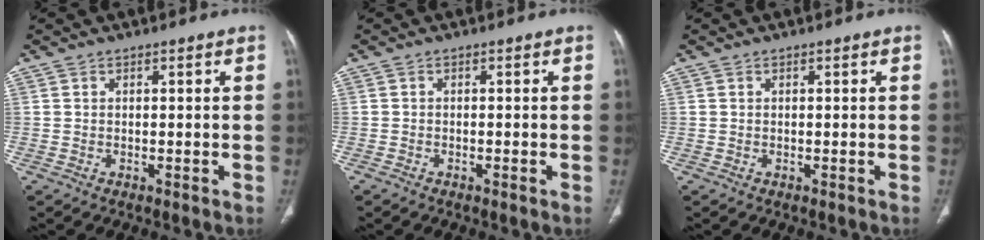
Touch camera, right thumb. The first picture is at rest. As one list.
[{"total": 0.8, "force": [-0.5, 0.2, 0.6], "torque": [-0.009, -0.001, -0.010]}, {"total": 0.0}]